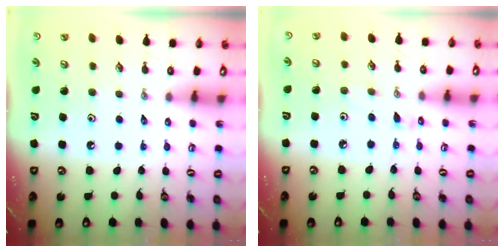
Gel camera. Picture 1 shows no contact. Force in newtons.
{"total": 3.9, "press": 3.9, "slide": 0.5}